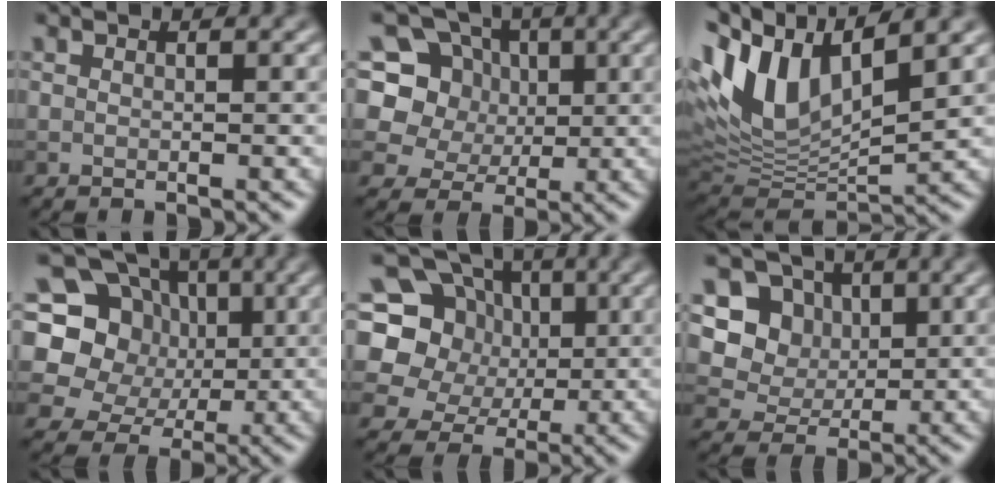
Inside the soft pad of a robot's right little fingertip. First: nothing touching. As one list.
[{"total": 9.0, "force": [2.7, 7.8, 3.6], "torque": [-0.081, 0.020, 0.028]}, {"total": 11.1, "force": [4.6, 5.1, 8.7], "torque": [-0.186, 0.013, 0.084]}, {"total": 12.5, "force": [2.0, 11.2, 5.4], "torque": [-0.128, 0.045, 0.004]}, {"total": 12.1, "force": [2.2, 10.6, 5.2], "torque": [-0.123, 0.038, 0.009]}, {"total": 6.5, "force": [2.0, 5.7, 2.5], "torque": [-0.046, 0.003, 0.029]}]